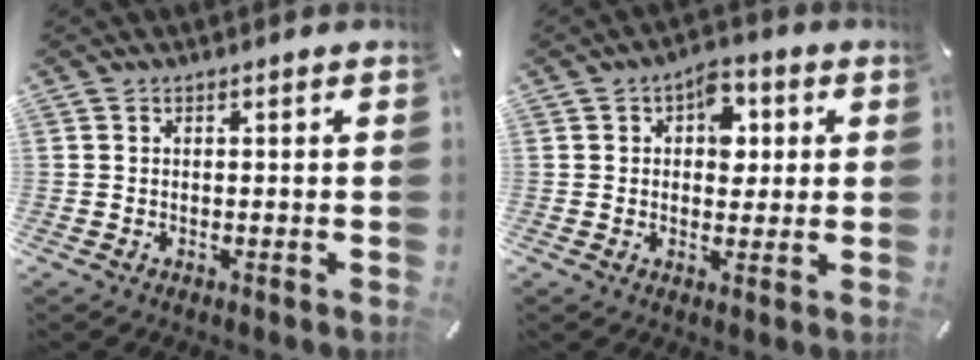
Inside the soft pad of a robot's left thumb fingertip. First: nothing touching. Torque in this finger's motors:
{"motor_torque": [0.85, 0.98, 0.58, -0.56, 0.00]}